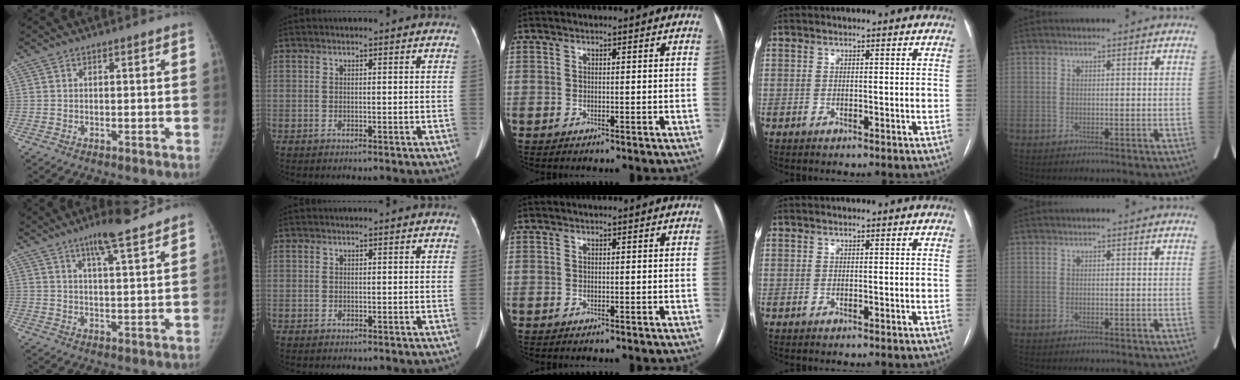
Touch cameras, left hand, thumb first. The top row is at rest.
{"thumb": {"total": 9.7, "force": [7.1, 1.4, 6.4], "torque": [-0.093, -0.033, 0.110]}}